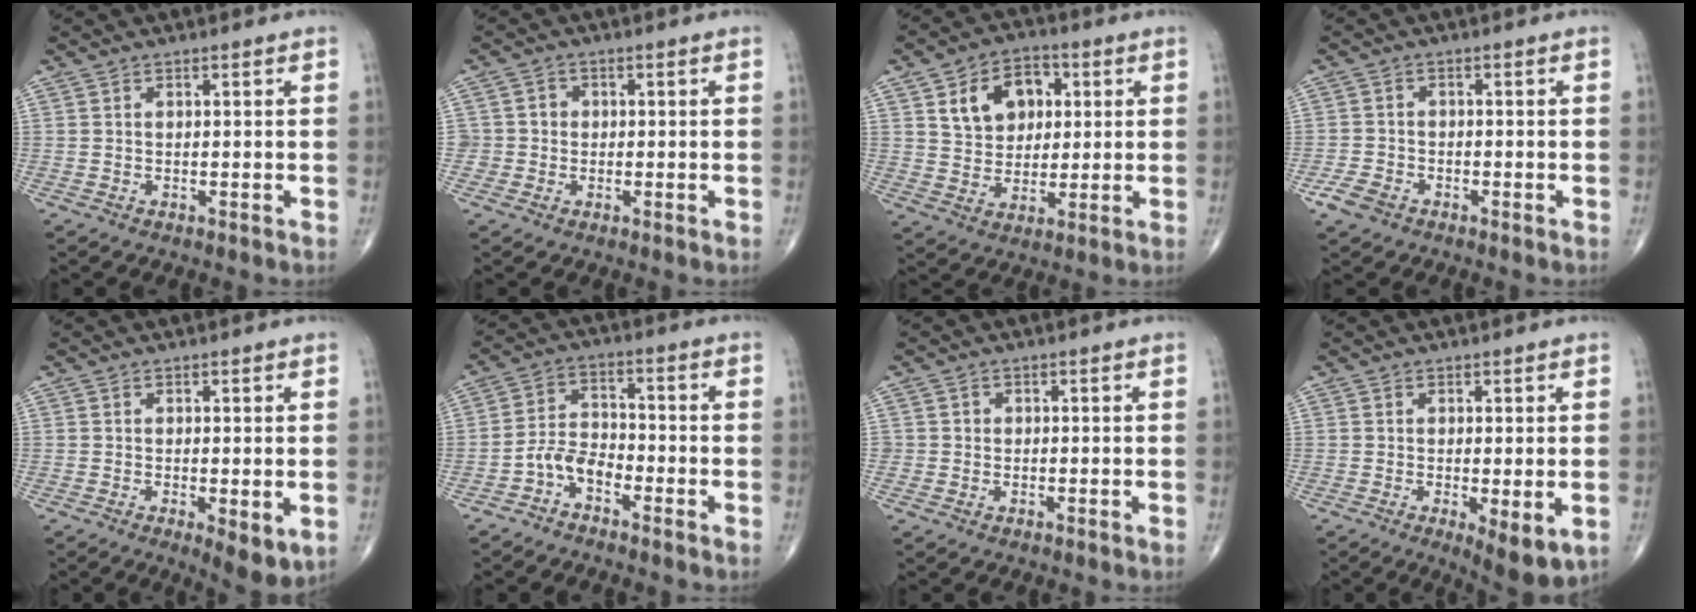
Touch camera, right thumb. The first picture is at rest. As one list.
[{"total": 3.1, "force": [-0.3, 3.0, 0.1], "torque": [0.028, 0.012, -0.010]}, {"total": 11.5, "force": [3.6, 8.6, 6.6], "torque": [-0.069, -0.001, 0.062]}, {"total": 3.9, "force": [-2.3, 2.5, 1.8], "torque": [-0.039, 0.008, -0.042]}, {"total": 5.7, "force": [-1.3, 2.1, 5.2], "torque": [-0.076, -0.018, -0.015]}, {"total": 5.4, "force": [-3.3, 3.0, 3.2], "torque": [-0.051, 0.033, -0.074]}, {"total": 1.2, "force": [-0.1, 1.2, 0.0], "torque": [0.010, 0.006, -0.004]}, {"total": 6.7, "force": [-1.6, 2.3, 6.1], "torque": [-0.088, -0.021, -0.019]}]